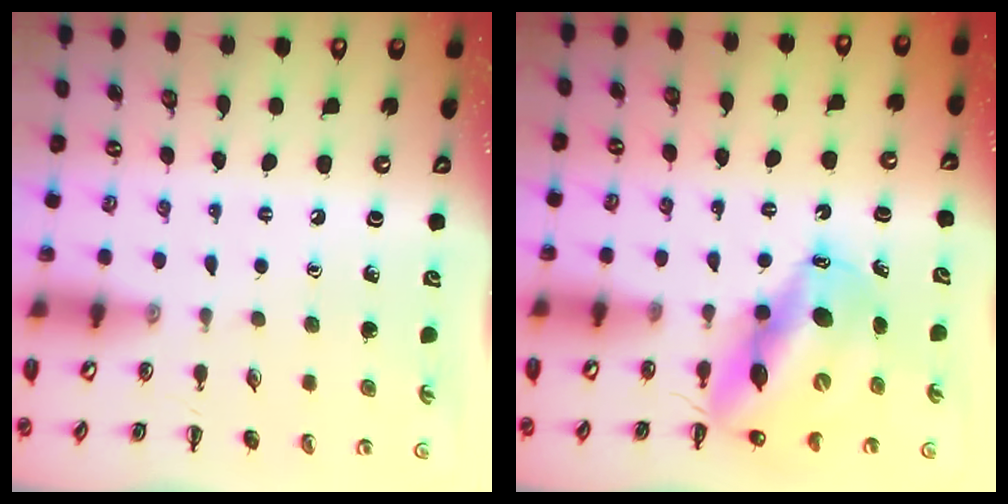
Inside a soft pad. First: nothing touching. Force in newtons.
{"total": 14.1, "press": 13.6, "slide": 3.6}